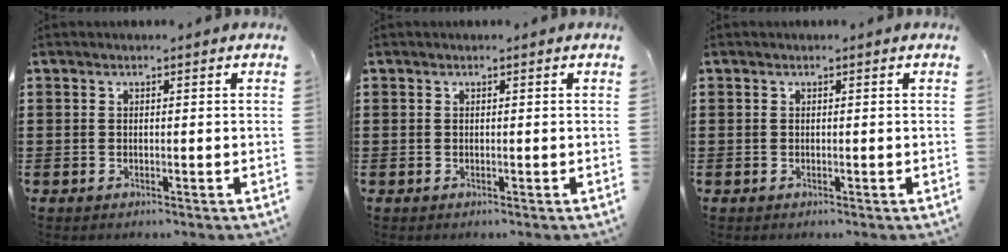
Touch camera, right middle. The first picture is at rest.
{"total": 0.0}
{"total": 0.0}